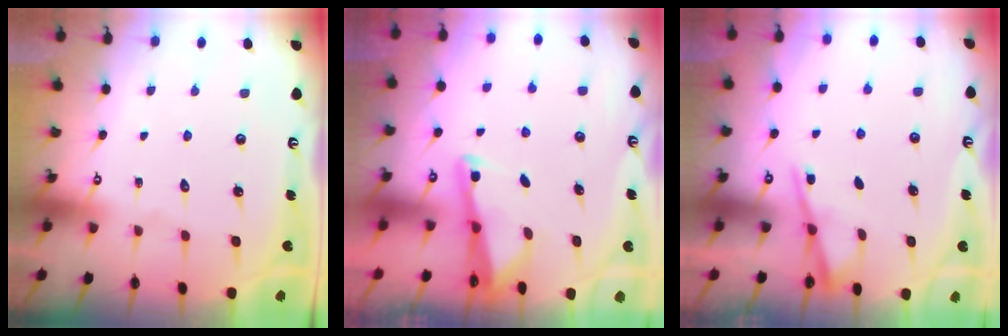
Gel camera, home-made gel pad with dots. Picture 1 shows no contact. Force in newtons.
{"total": 2.6, "press": 2.6, "slide": 0.1}
{"total": 2.7, "press": 2.7, "slide": 0.5}